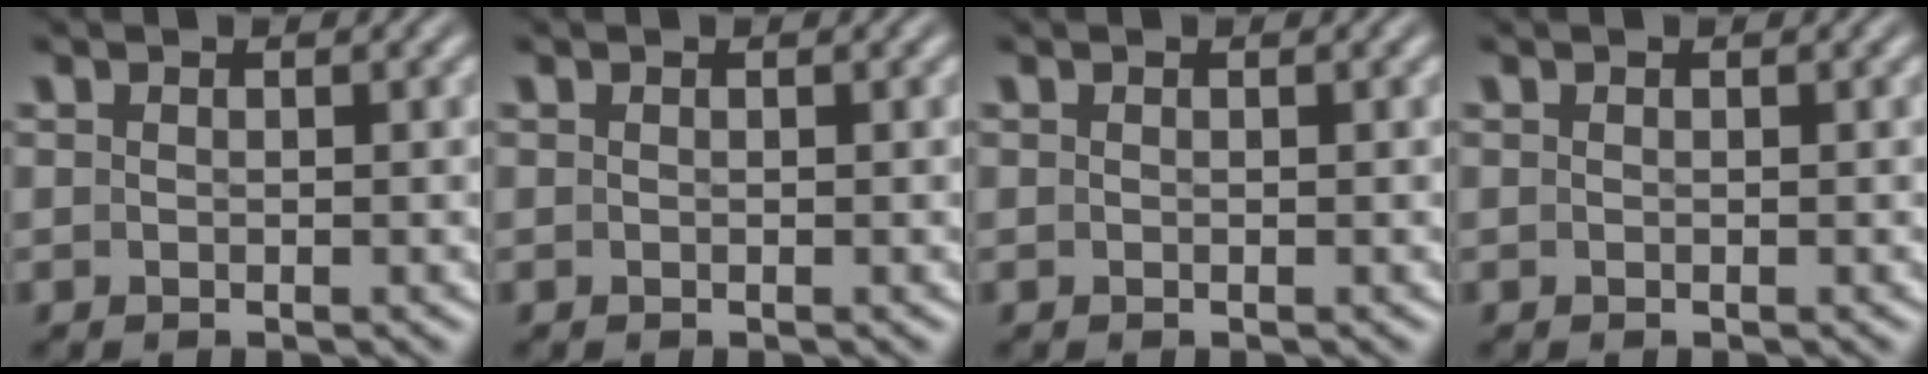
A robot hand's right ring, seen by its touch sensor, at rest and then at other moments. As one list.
[{"total": 0.0}, {"total": 0.0}, {"total": 0.0}]